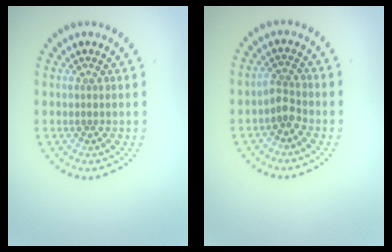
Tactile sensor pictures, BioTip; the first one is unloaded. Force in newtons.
{"total": 1.9, "press": 1.4, "slide": 1.3}